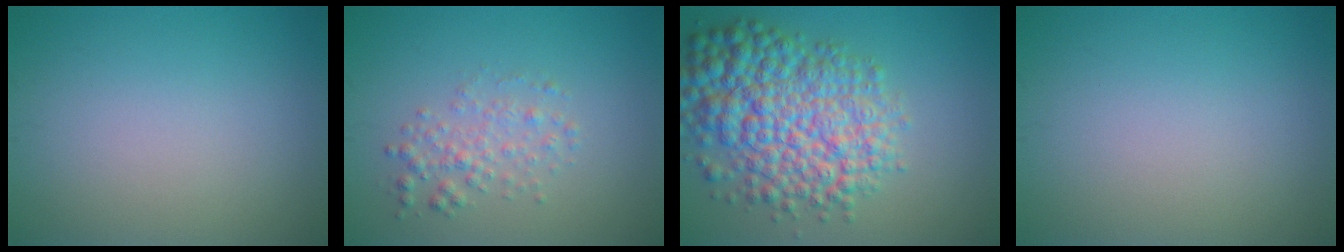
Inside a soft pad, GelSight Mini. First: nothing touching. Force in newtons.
{"total": 2.2, "press": 2.2, "slide": 0.0}
{"total": 9.8, "press": 9.8, "slide": 0.3}
{"total": 0.0}